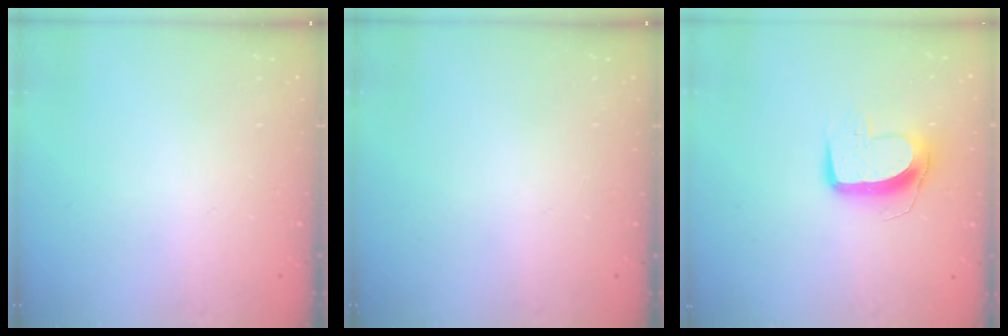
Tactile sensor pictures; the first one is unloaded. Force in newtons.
{"total": 0.0}
{"total": 10.8, "press": 10.7, "slide": 0.7}